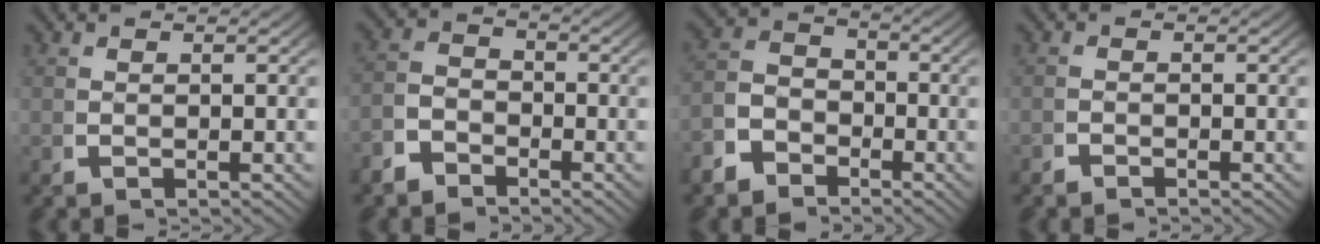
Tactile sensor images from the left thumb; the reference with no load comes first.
{"total": 3.3, "force": [-2.1, 2.1, 1.2], "torque": [-0.018, -0.016, -0.037]}
{"total": 5.4, "force": [-2.4, 4.3, 2.4], "torque": [-0.028, -0.011, -0.047]}
{"total": 1.1, "force": [-1.1, 0.2, -0.1], "torque": [0.003, -0.006, -0.022]}